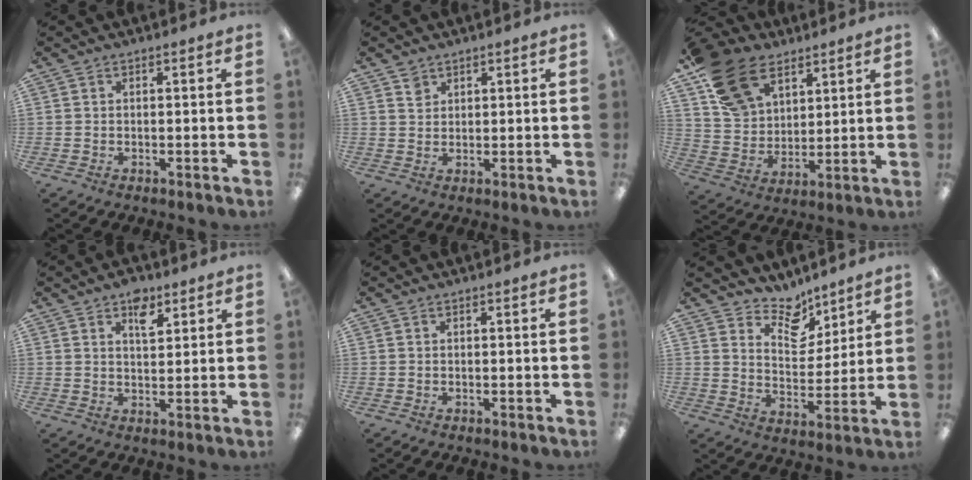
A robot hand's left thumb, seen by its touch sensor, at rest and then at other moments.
{"total": 2.4, "force": [1.9, 1.4, 0.4], "torque": [-0.001, -0.006, 0.036]}
{"total": 16.8, "force": [10.4, 10.6, 7.9], "torque": [-0.157, -0.033, 0.202]}
{"total": 6.0, "force": [3.7, 3.1, 3.6], "torque": [-0.040, -0.016, 0.059]}
{"total": 0.0}
{"total": 9.3, "force": [7.9, 4.5, 2.1], "torque": [-0.035, -0.058, 0.146]}